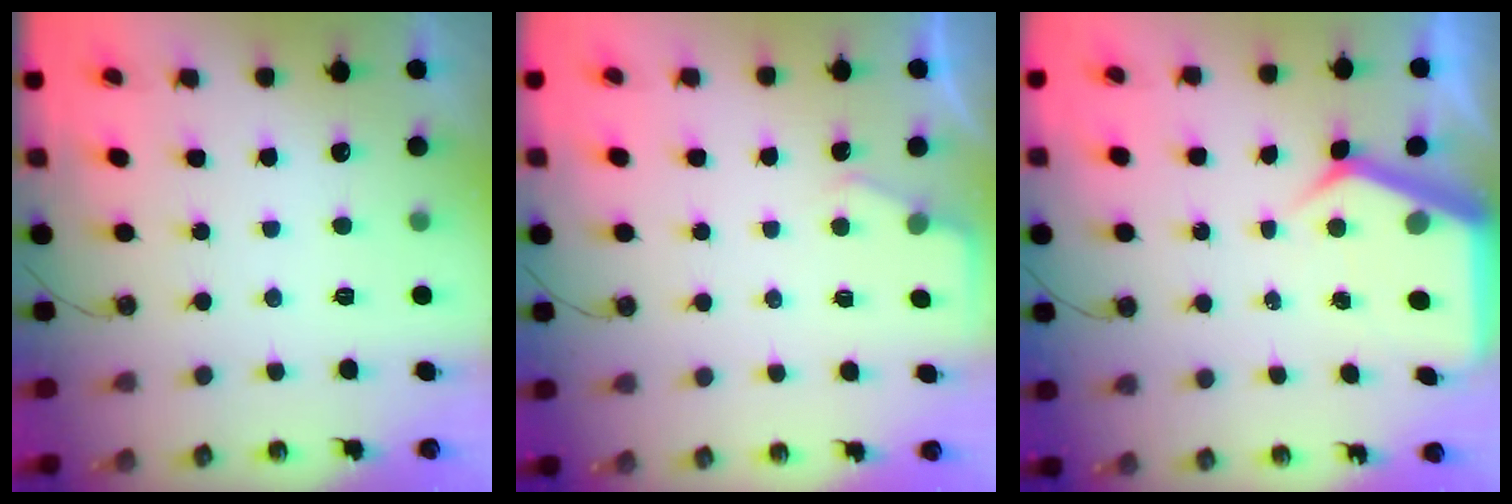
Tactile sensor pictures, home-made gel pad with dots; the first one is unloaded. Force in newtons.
{"total": 2.8, "press": 2.7, "slide": 0.4}
{"total": 6.5, "press": 6.5, "slide": 0.6}